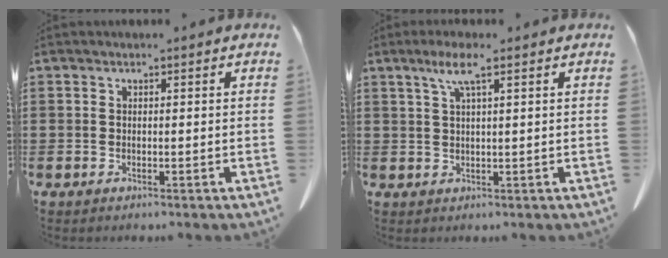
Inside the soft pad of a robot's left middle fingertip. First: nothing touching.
{"total": 4.1, "force": [2.2, 0.4, 3.4], "torque": [-0.074, 0.003, 0.037]}